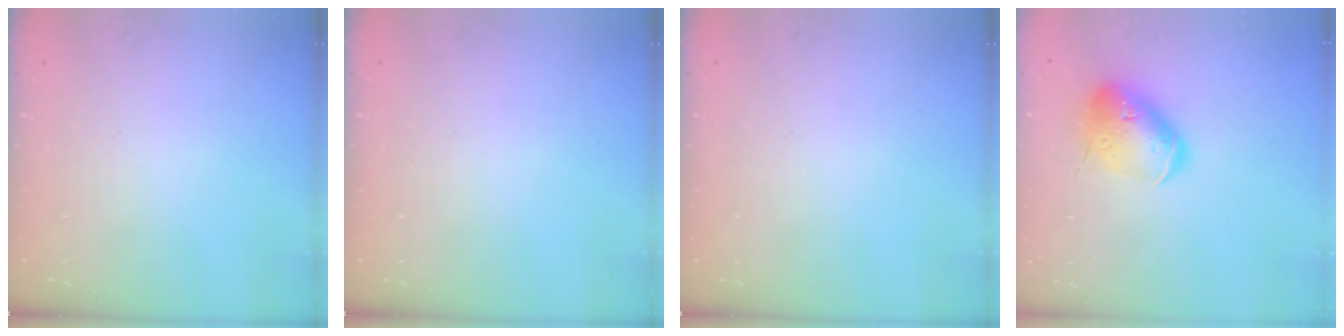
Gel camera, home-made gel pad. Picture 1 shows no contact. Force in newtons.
{"total": 0.0}
{"total": 0.0}
{"total": 16.3, "press": 16.1, "slide": 2.6}